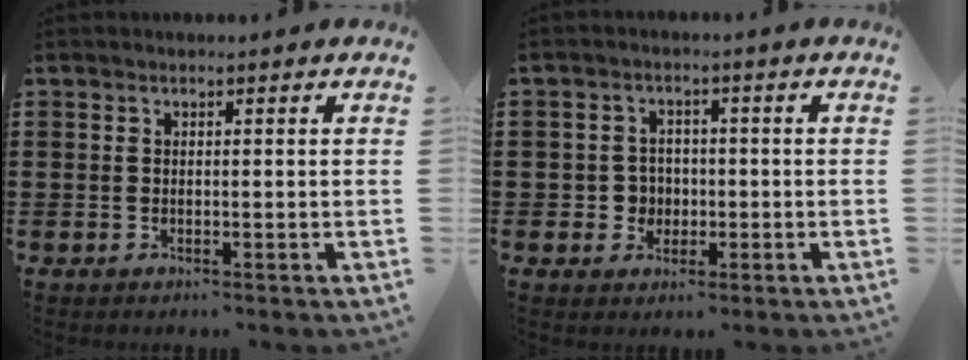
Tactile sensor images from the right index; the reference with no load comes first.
{"total": 3.4, "force": [-0.9, 3.2, 1.0], "torque": [-0.030, 0.005, -0.022]}